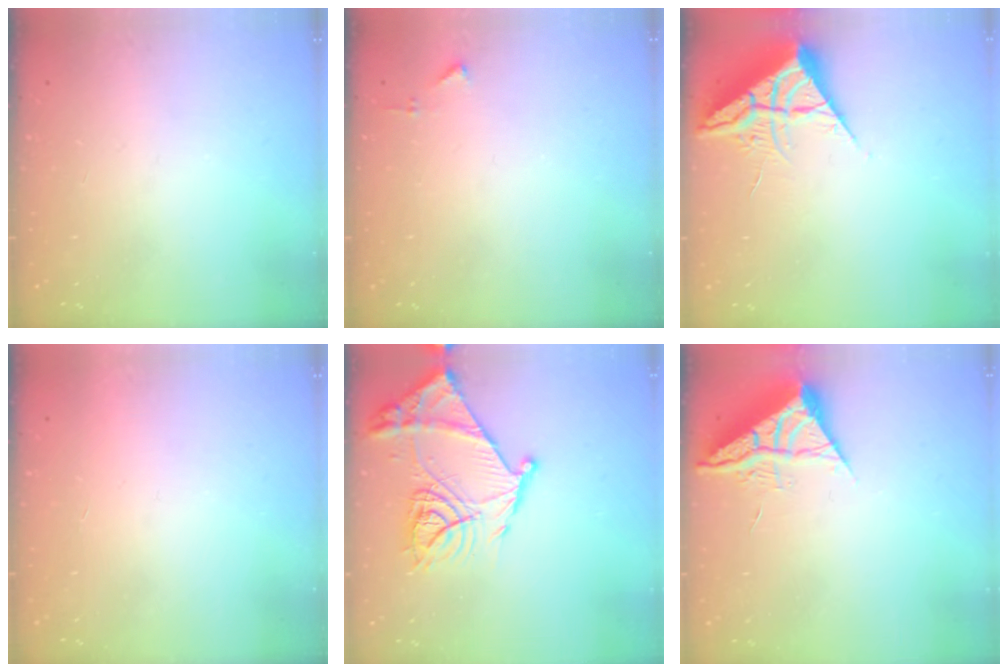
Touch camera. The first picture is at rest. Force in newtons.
{"total": 3.7, "press": 3.7, "slide": 0.5}
{"total": 7.1, "press": 7.1, "slide": 0.4}
{"total": 1.5, "press": 1.5, "slide": 0.1}
{"total": 20.4, "press": 20.3, "slide": 2.0}
{"total": 6.4, "press": 6.4, "slide": 0.2}